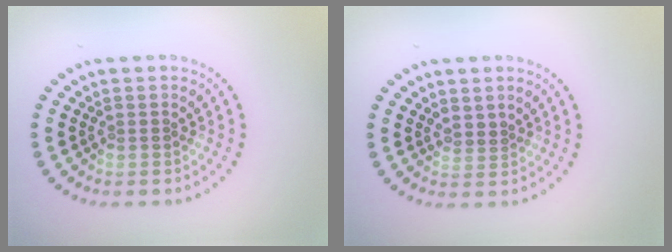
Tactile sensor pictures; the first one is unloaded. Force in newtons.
{"total": 0.8, "press": 0.5, "slide": 0.6}